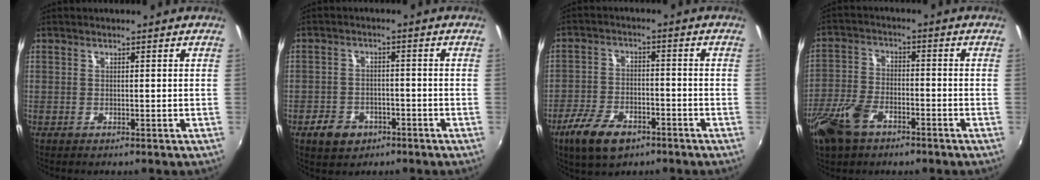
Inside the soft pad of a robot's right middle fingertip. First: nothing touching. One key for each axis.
{"total": 6.0, "fx": -3.5, "fy": 4.2, "fz": 2.3, "tx": -0.072, "ty": 0.008, "tz": -0.049}
{"total": 10.0, "fx": -6.3, "fy": 5.0, "fz": 6.0, "tx": -0.146, "ty": -0.011, "tz": -0.115}
{"total": 11.1, "fx": -6.7, "fy": 5.9, "fz": 6.5, "tx": -0.159, "ty": -0.008, "tz": -0.130}